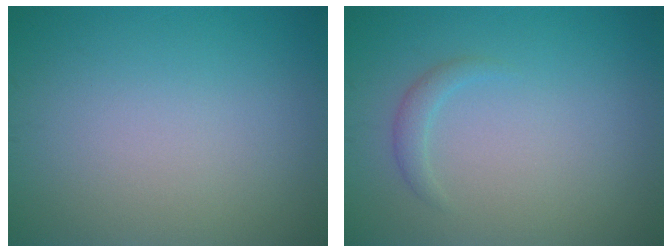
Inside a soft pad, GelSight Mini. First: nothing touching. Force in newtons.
{"total": 1.2, "press": 1.2, "slide": 0.0}